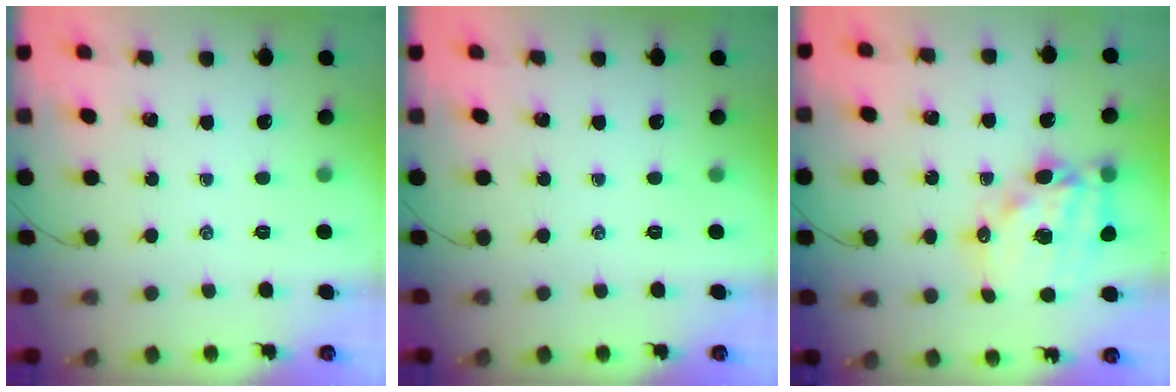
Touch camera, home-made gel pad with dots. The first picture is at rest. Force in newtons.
{"total": 0.0}
{"total": 16.8, "press": 16.4, "slide": 4.0}